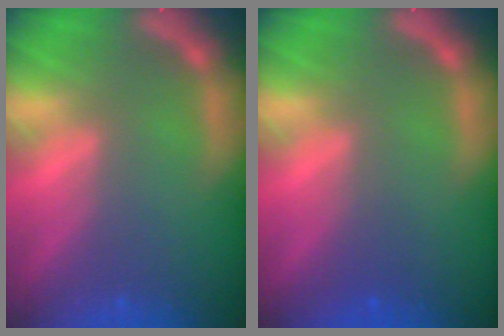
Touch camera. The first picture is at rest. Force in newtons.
{"total": 1.0}